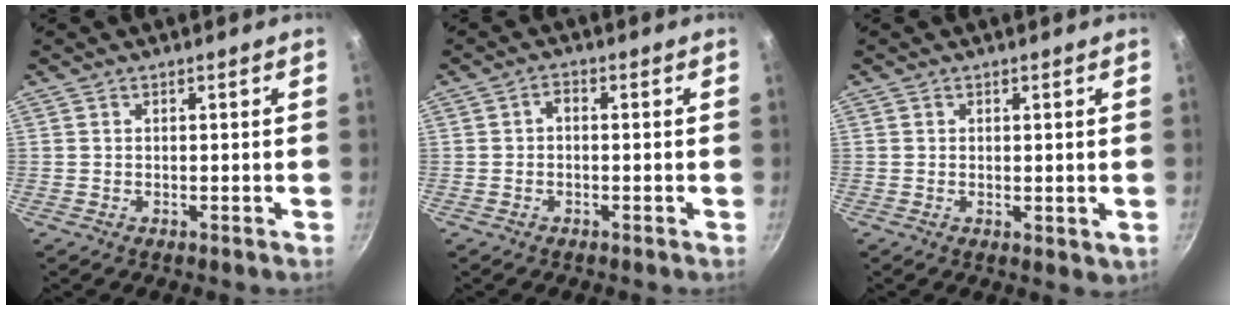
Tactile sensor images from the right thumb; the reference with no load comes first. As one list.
[{"total": 1.7, "force": [-0.4, 1.0, 1.3], "torque": [-0.026, 0.012, -0.009]}, {"total": 1.6, "force": [0.4, 0.8, 1.4], "torque": [-0.018, -0.010, 0.003]}]